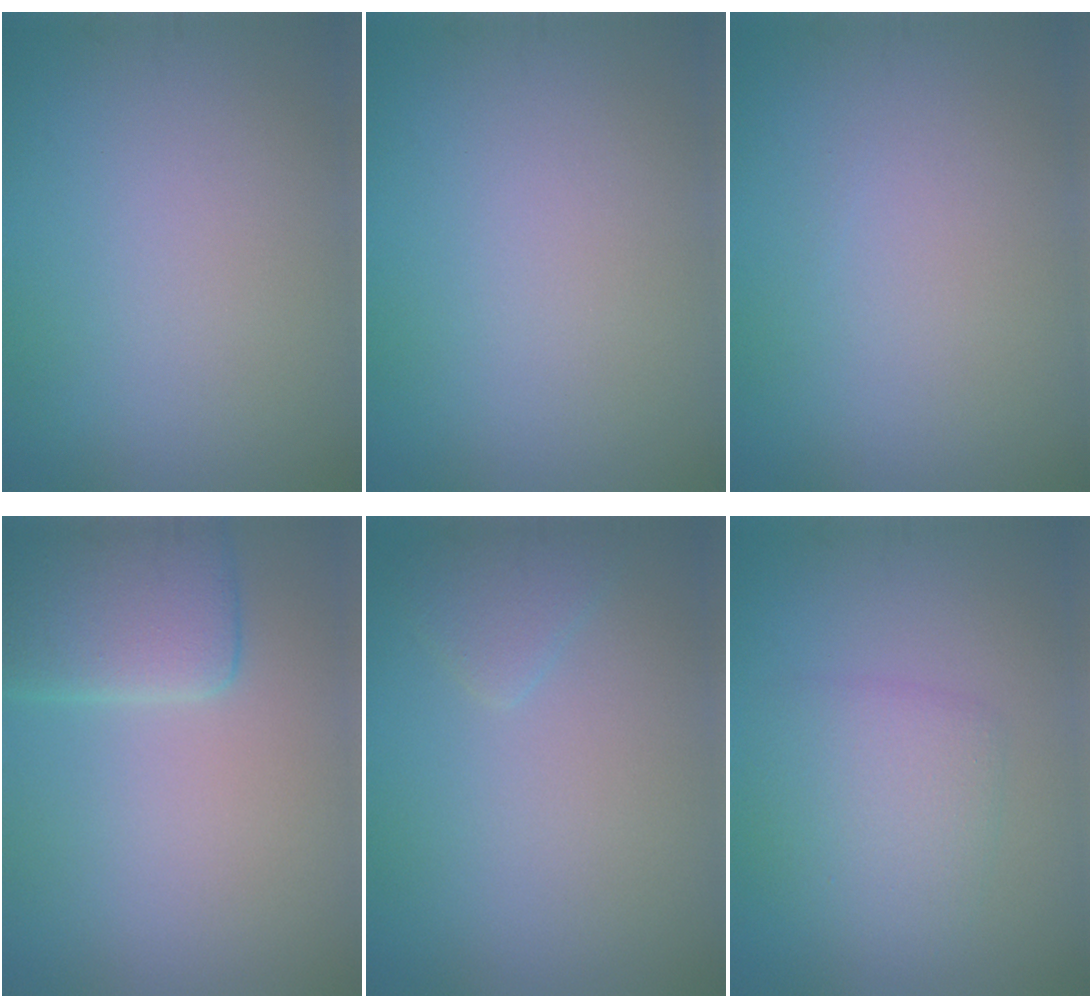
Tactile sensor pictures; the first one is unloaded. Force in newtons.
{"total": 0.0}
{"total": 0.0}
{"total": 5.5, "press": 5.5, "slide": 0.4}
{"total": 1.5, "press": 1.5, "slide": 0.0}
{"total": 3.6, "press": 3.6, "slide": 0.2}